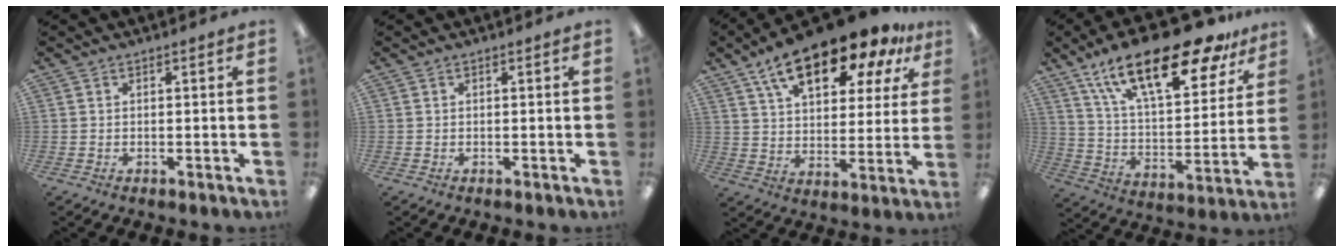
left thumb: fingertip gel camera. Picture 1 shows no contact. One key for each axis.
{"total": 0.0}
{"total": 19.2, "fx": 13.4, "fy": 7.7, "fz": 11.4, "tx": -0.188, "ty": -0.073, "tz": 0.225}
{"total": 25.6, "fx": 17.4, "fy": 9.2, "fz": 16.2, "tx": -0.261, "ty": -0.099, "tz": 0.288}